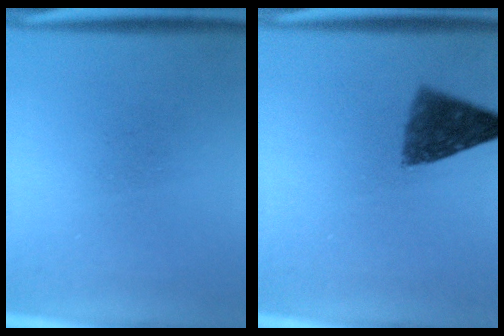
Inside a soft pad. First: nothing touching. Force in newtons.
{"total": 7.8}